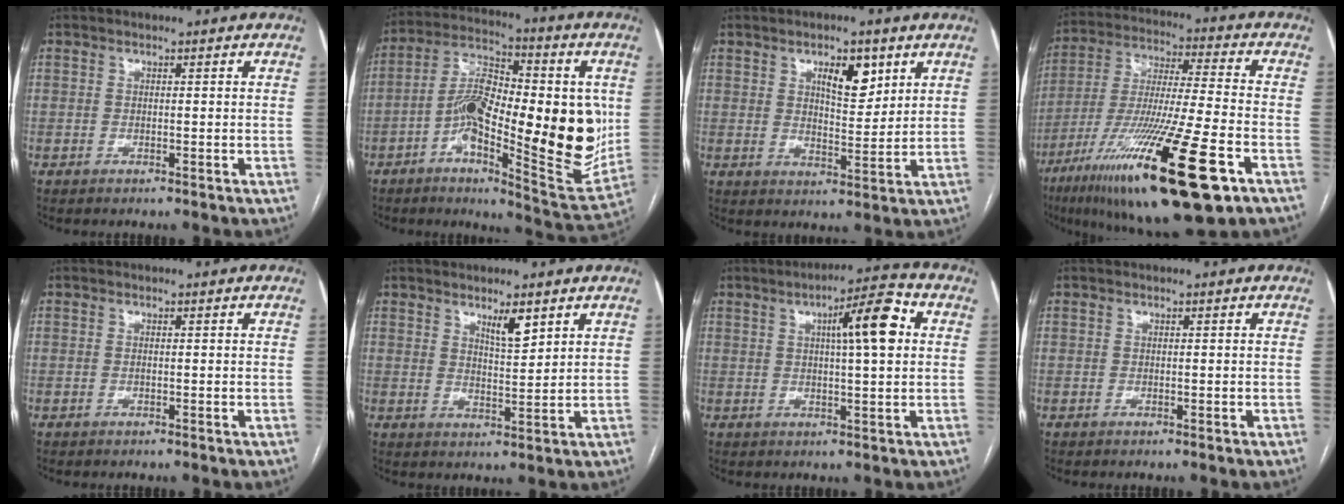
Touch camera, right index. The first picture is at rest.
{"total": 23.3, "force": [-1.6, 6.7, 22.3], "torque": [-0.326, 0.010, -0.021]}
{"total": 6.6, "force": [3.3, 2.6, 5.0], "torque": [-0.080, 0.001, 0.055]}
{"total": 24.9, "force": [-12.8, 2.3, 21.3], "torque": [-0.361, -0.054, -0.217]}
{"total": 0.6, "force": [-0.1, 0.2, 0.5], "torque": [-0.011, -0.001, 0.001]}
{"total": 4.1, "force": [2.7, 0.8, 3.0], "torque": [-0.054, -0.005, 0.049]}
{"total": 9.5, "force": [2.4, 1.3, 9.1], "torque": [-0.137, 0.019, 0.034]}
{"total": 0.0}